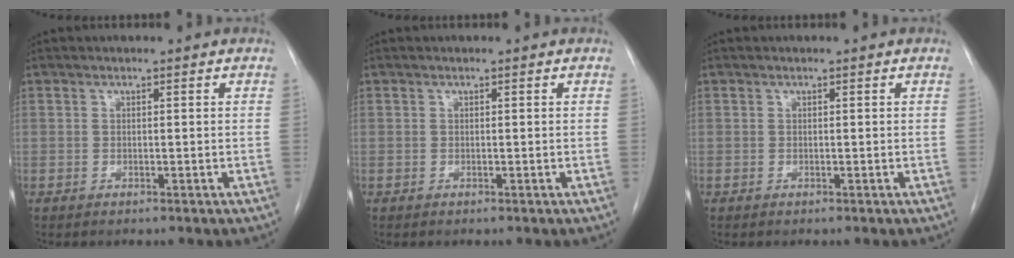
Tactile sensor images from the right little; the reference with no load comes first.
{"total": 0.0}
{"total": 0.0}